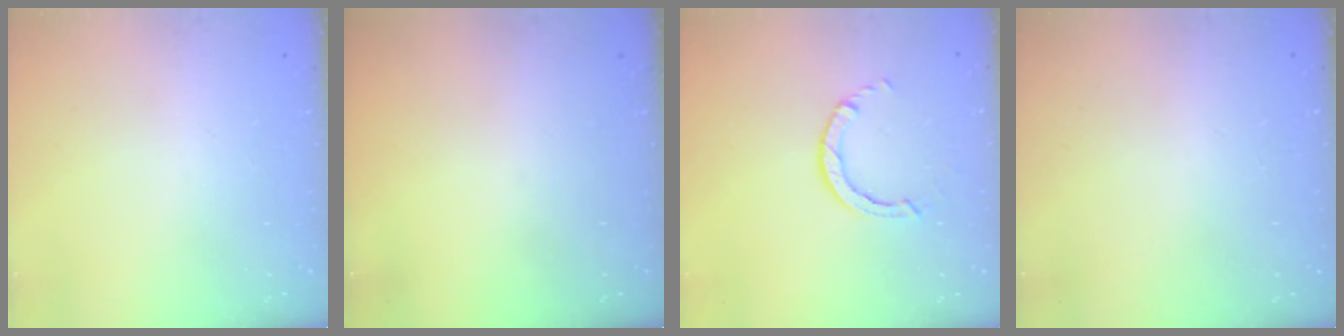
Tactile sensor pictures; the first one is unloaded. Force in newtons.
{"total": 0.0}
{"total": 2.6, "press": 2.6, "slide": 0.3}
{"total": 2.4, "press": 2.4, "slide": 0.2}